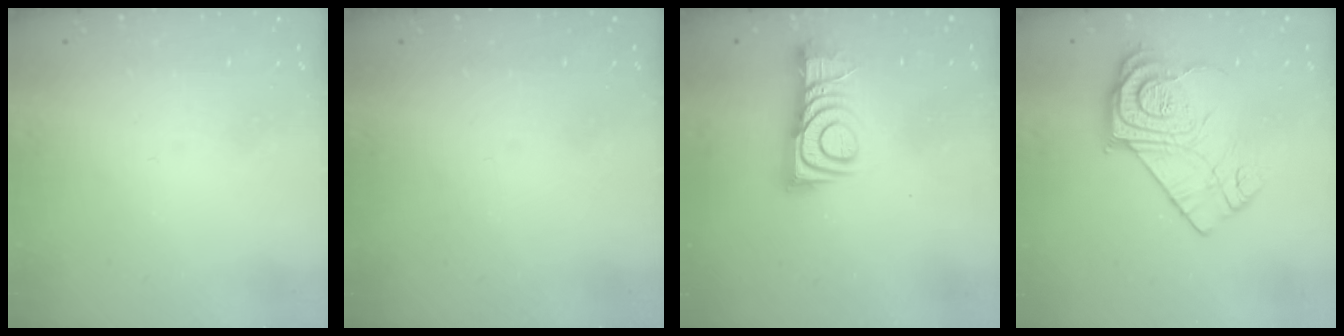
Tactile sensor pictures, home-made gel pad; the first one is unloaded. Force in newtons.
{"total": 0.0}
{"total": 10.7, "press": 10.6, "slide": 0.4}
{"total": 13.5, "press": 13.5, "slide": 1.0}